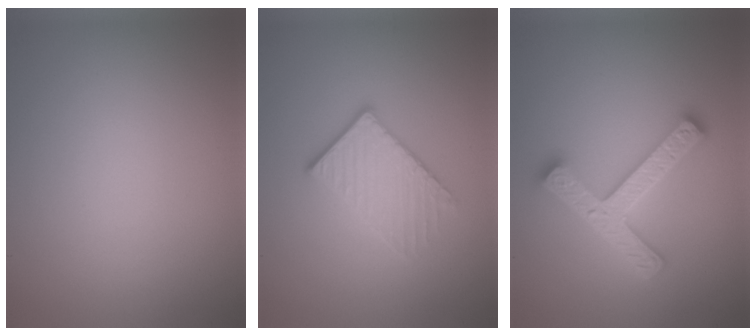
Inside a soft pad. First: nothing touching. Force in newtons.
{"total": 3.1, "press": 2.8, "slide": 1.4}
{"total": 4.7, "press": 4.6, "slide": 0.9}